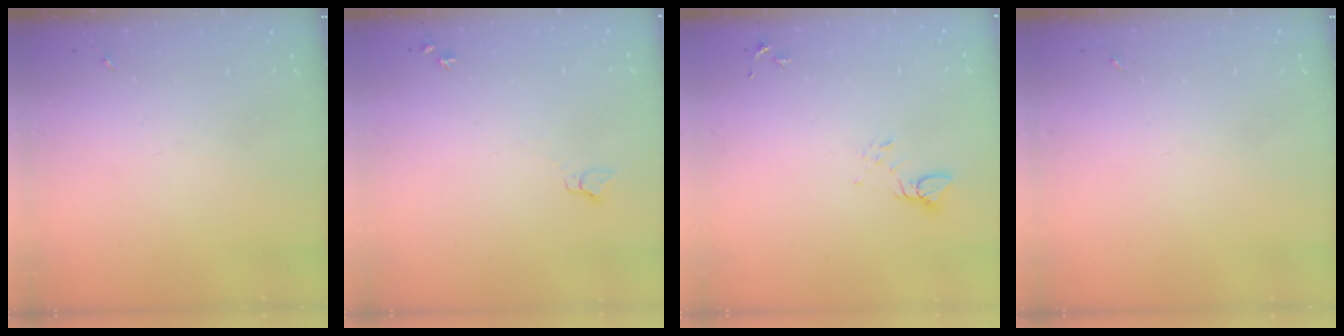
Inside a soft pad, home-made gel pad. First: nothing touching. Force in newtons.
{"total": 4.1, "press": 4.0, "slide": 0.5}
{"total": 4.0, "press": 4.0, "slide": 0.1}
{"total": 0.0}